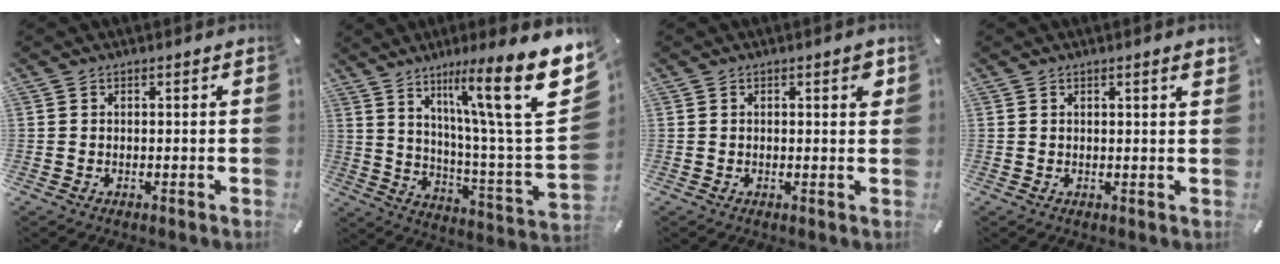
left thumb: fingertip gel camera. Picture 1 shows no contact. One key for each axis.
{"total": 20.4, "fx": 11.0, "fy": 2.7, "fz": 17.0, "tx": -0.257, "ty": -0.086, "tz": 0.156}
{"total": 2.5, "fx": 0.8, "fy": 0.8, "fz": 2.2, "tx": -0.029, "ty": -0.001, "tz": 0.008}
{"total": 2.1, "fx": 1.0, "fy": 0.2, "fz": 1.8, "tx": -0.037, "ty": 0.002, "tz": 0.017}